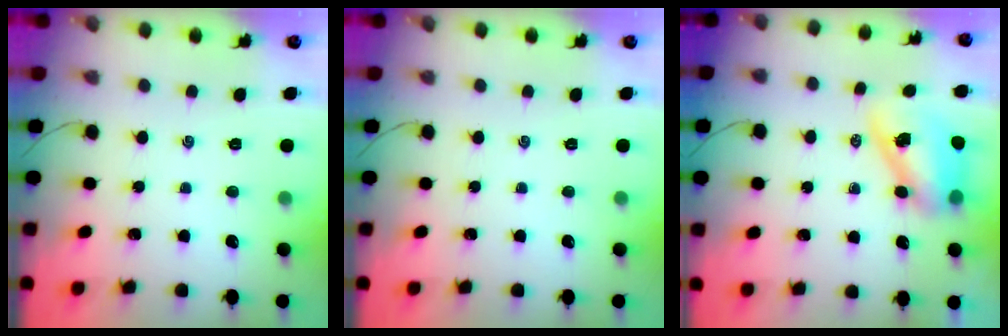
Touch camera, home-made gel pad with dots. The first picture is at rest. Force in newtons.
{"total": 0.0}
{"total": 10.4, "press": 10.1, "slide": 2.6}